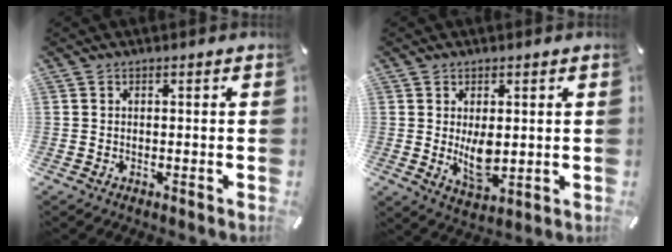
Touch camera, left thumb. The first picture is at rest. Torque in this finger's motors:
{"motor_torque": [0.58, 1.46, 0.46, -0.38, 0.16]}